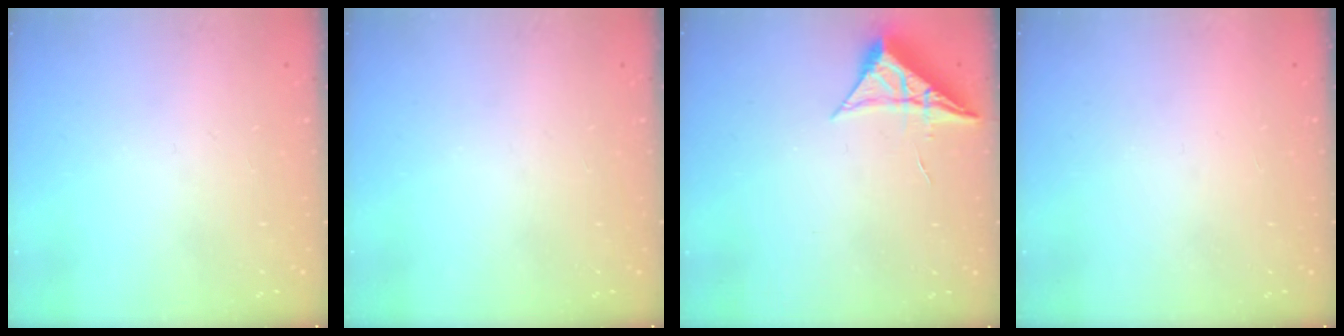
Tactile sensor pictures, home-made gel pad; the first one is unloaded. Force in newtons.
{"total": 0.0}
{"total": 6.6, "press": 6.6, "slide": 0.2}
{"total": 1.5, "press": 1.5, "slide": 0.1}